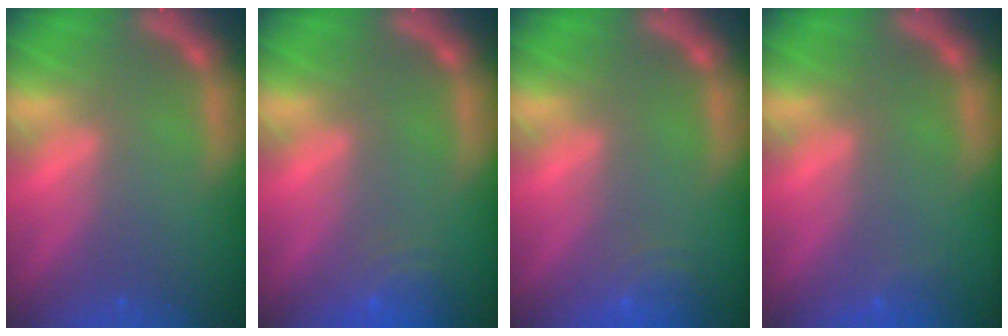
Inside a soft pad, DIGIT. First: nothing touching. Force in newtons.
{"total": 4.0}
{"total": 3.5}
{"total": 0.9}